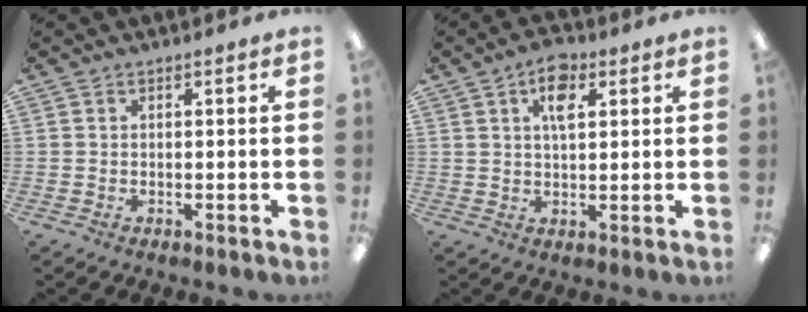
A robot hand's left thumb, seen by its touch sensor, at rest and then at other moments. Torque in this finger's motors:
{"motor_torque": [-0.18, -0.04, 0.08, -0.08, 0.06]}